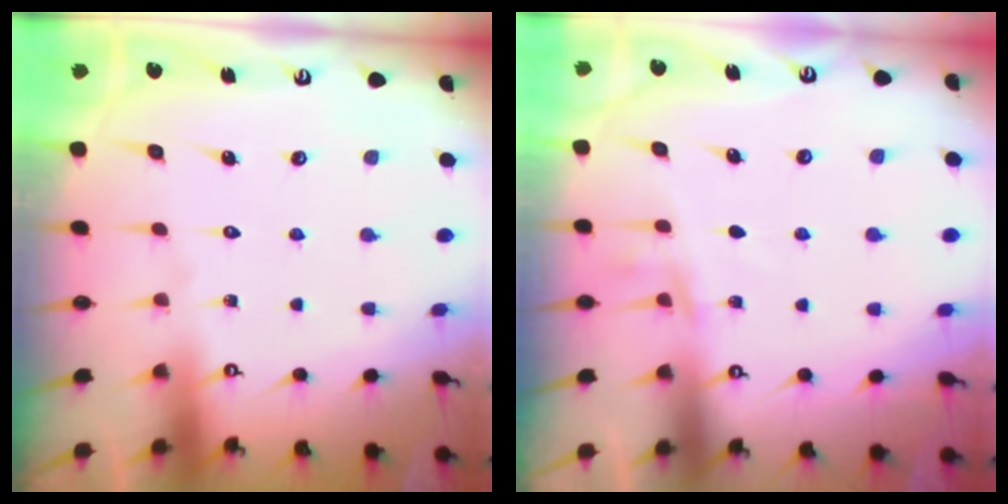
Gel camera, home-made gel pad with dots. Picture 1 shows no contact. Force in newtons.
{"total": 6.2, "press": 6.0, "slide": 1.6}